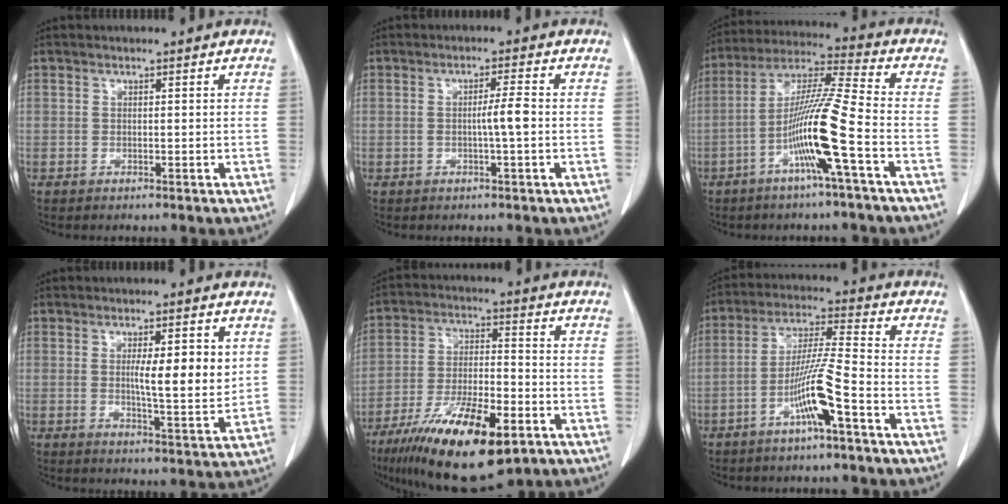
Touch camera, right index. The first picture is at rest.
{"total": 3.2, "force": [-0.4, -0.2, 3.1], "torque": [-0.053, -0.001, -0.007]}
{"total": 12.6, "force": [-4.5, -1.1, 11.7], "torque": [-0.223, 0.004, -0.091]}
{"total": 7.8, "force": [1.6, 1.3, 7.5], "torque": [-0.112, -0.011, 0.024]}
{"total": 18.1, "force": [-10.3, 4.8, 14.1], "torque": [-0.249, -0.026, -0.172]}
{"total": 9.1, "force": [-4.1, -0.4, 8.1], "torque": [-0.159, 0.005, -0.079]}